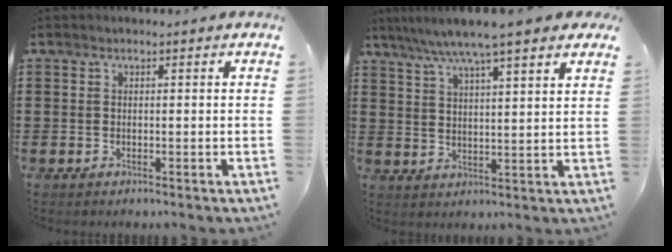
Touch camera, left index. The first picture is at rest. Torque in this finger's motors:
{"motor_torque": [1.41, -0.73, 1.02, 0.16]}